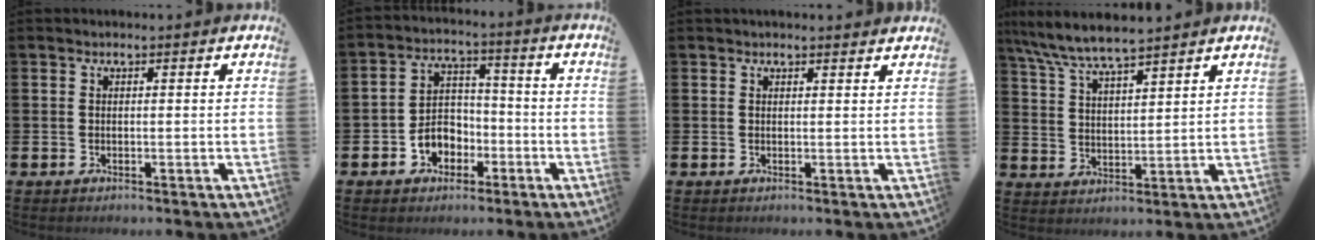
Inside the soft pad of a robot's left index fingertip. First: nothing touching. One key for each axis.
{"total": 4.8, "fx": -1.8, "fy": 4.2, "fz": 1.6, "tx": -0.033, "ty": 0.004, "tz": -0.039}
{"total": 0.9, "fx": 0.9, "fy": 0.1, "fz": 0.2, "tx": 0.004, "ty": -0.002, "tz": 0.016}
{"total": 6.5, "fx": 6.2, "fy": 0.4, "fz": 2.0, "tx": -0.065, "ty": -0.027, "tz": 0.111}